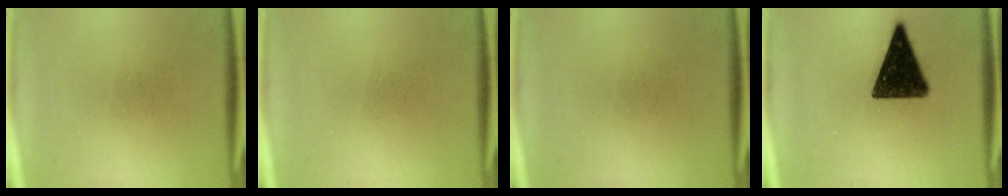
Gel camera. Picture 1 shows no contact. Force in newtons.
{"total": 0.0}
{"total": 0.0}
{"total": 14.3}